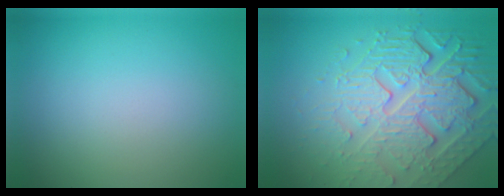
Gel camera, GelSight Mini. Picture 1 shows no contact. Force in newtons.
{"total": 8.6, "press": 5.9, "slide": 6.3}